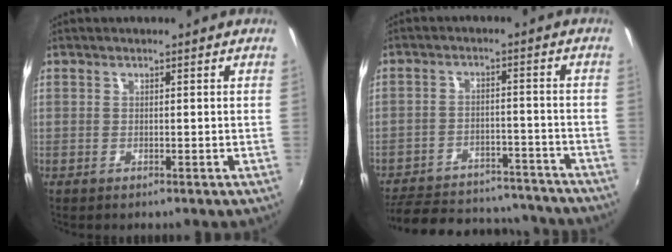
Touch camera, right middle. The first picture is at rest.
{"total": 23.6, "force": [-20.3, 8.1, 8.9], "torque": [-0.191, 0.018, -0.256]}